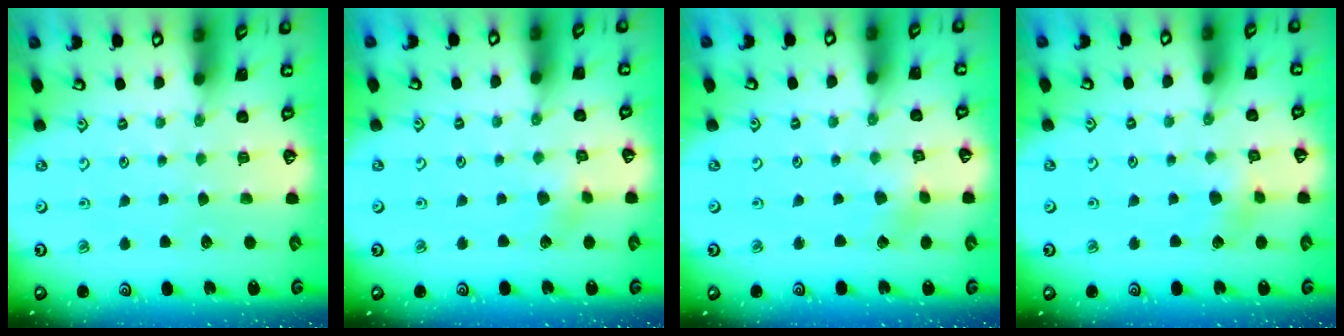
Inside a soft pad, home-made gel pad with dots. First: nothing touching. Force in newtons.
{"total": 3.2, "press": 3.1, "slide": 0.3}
{"total": 2.8, "press": 2.8, "slide": 0.1}
{"total": 4.8, "press": 4.7, "slide": 0.4}